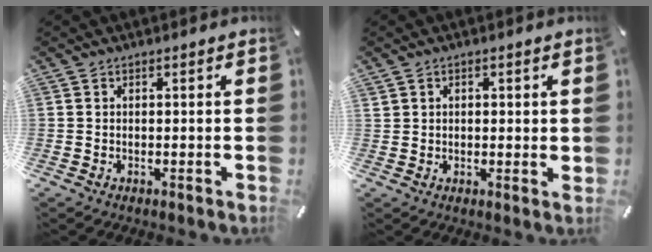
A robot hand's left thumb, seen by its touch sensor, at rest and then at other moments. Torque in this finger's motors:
{"motor_torque": [0.49, 0.02, -0.02, -0.08, 0.03]}